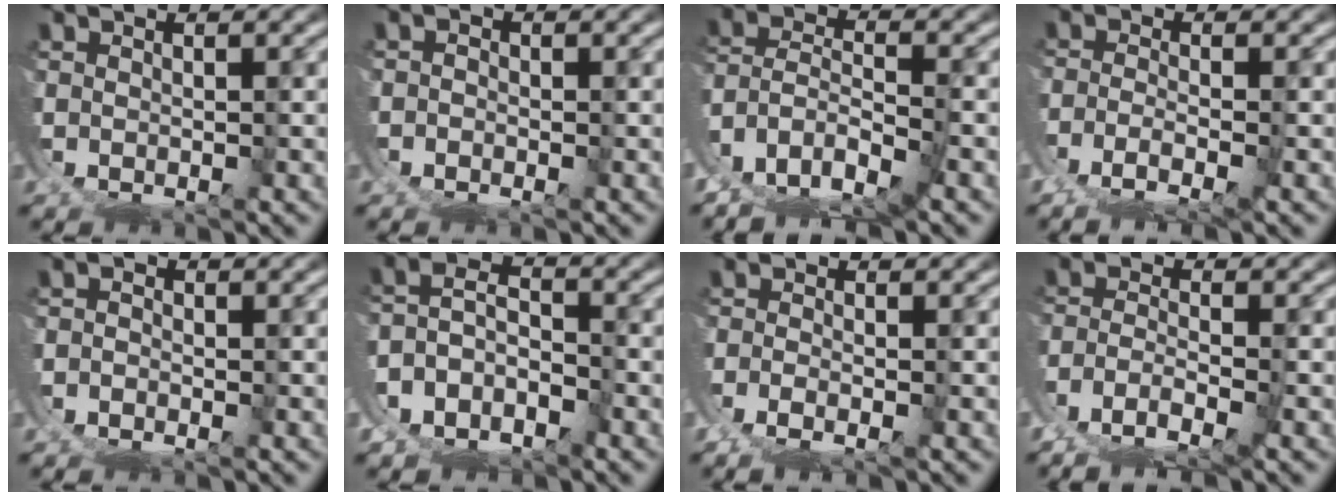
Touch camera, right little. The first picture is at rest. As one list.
[{"total": 1.9, "force": [-1.1, 1.5, 0.4], "torque": [-0.011, -0.010, -0.016]}, {"total": 4.1, "force": [-0.9, 2.7, 3.0], "torque": [-0.071, -0.031, -0.002]}, {"total": 2.2, "force": [-1.0, -0.7, 1.8], "torque": [-0.040, -0.013, -0.008]}, {"total": 2.4, "force": [-1.4, 1.9, 0.6], "torque": [-0.012, -0.010, -0.023]}, {"total": 9.7, "force": [-3.1, 8.9, 2.4], "torque": [-0.091, -0.038, -0.059]}, {"total": 1.7, "force": [-0.9, -1.1, 0.9], "torque": [-0.017, -0.008, -0.010]}, {"total": 2.5, "force": [-1.6, -0.1, 1.9], "torque": [-0.049, -0.023, -0.013]}]